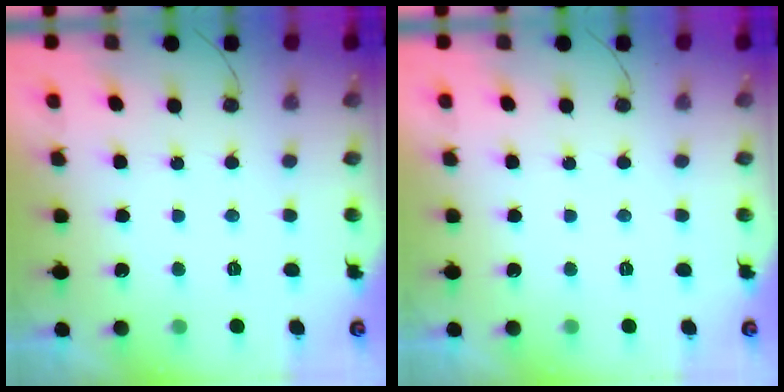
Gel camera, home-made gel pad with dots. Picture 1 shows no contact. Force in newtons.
{"total": 0.0}